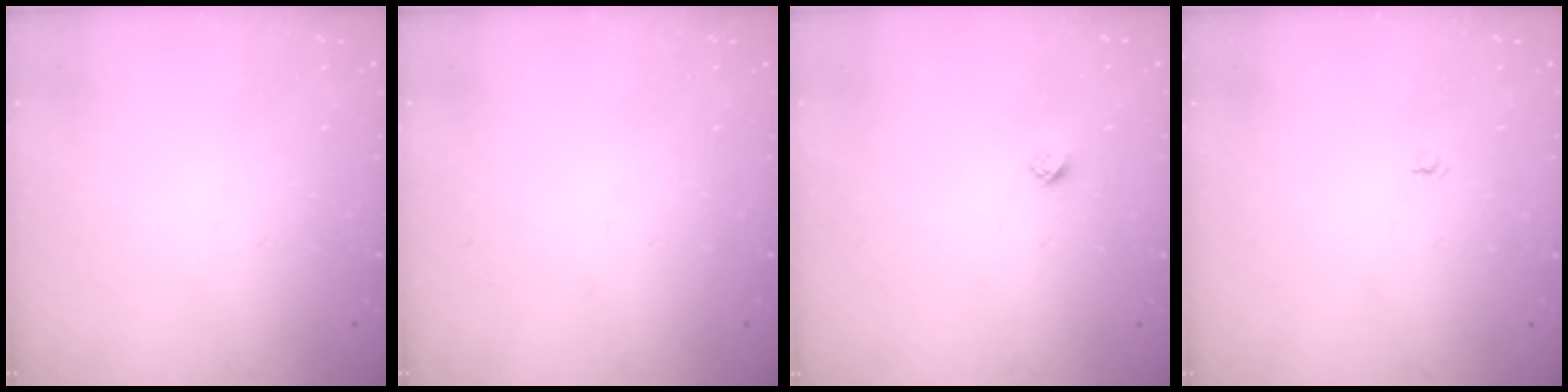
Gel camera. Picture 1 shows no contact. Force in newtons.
{"total": 0.0}
{"total": 2.4, "press": 2.4, "slide": 0.2}
{"total": 3.4, "press": 3.4, "slide": 0.3}